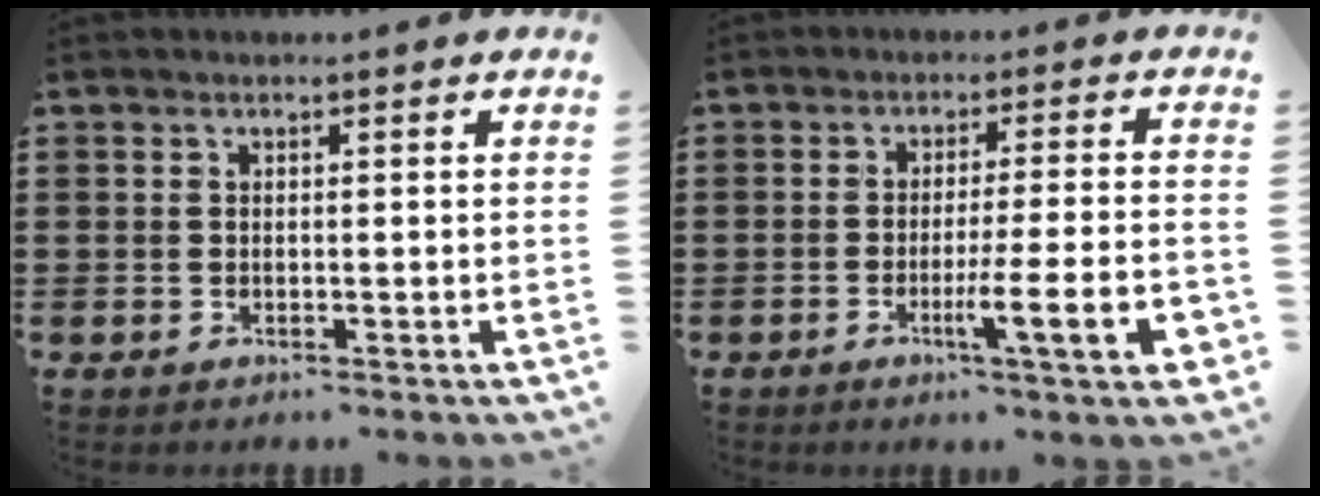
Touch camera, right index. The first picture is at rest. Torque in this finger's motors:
{"motor_torque": [0.91, -0.80, 0.42, 0.14]}